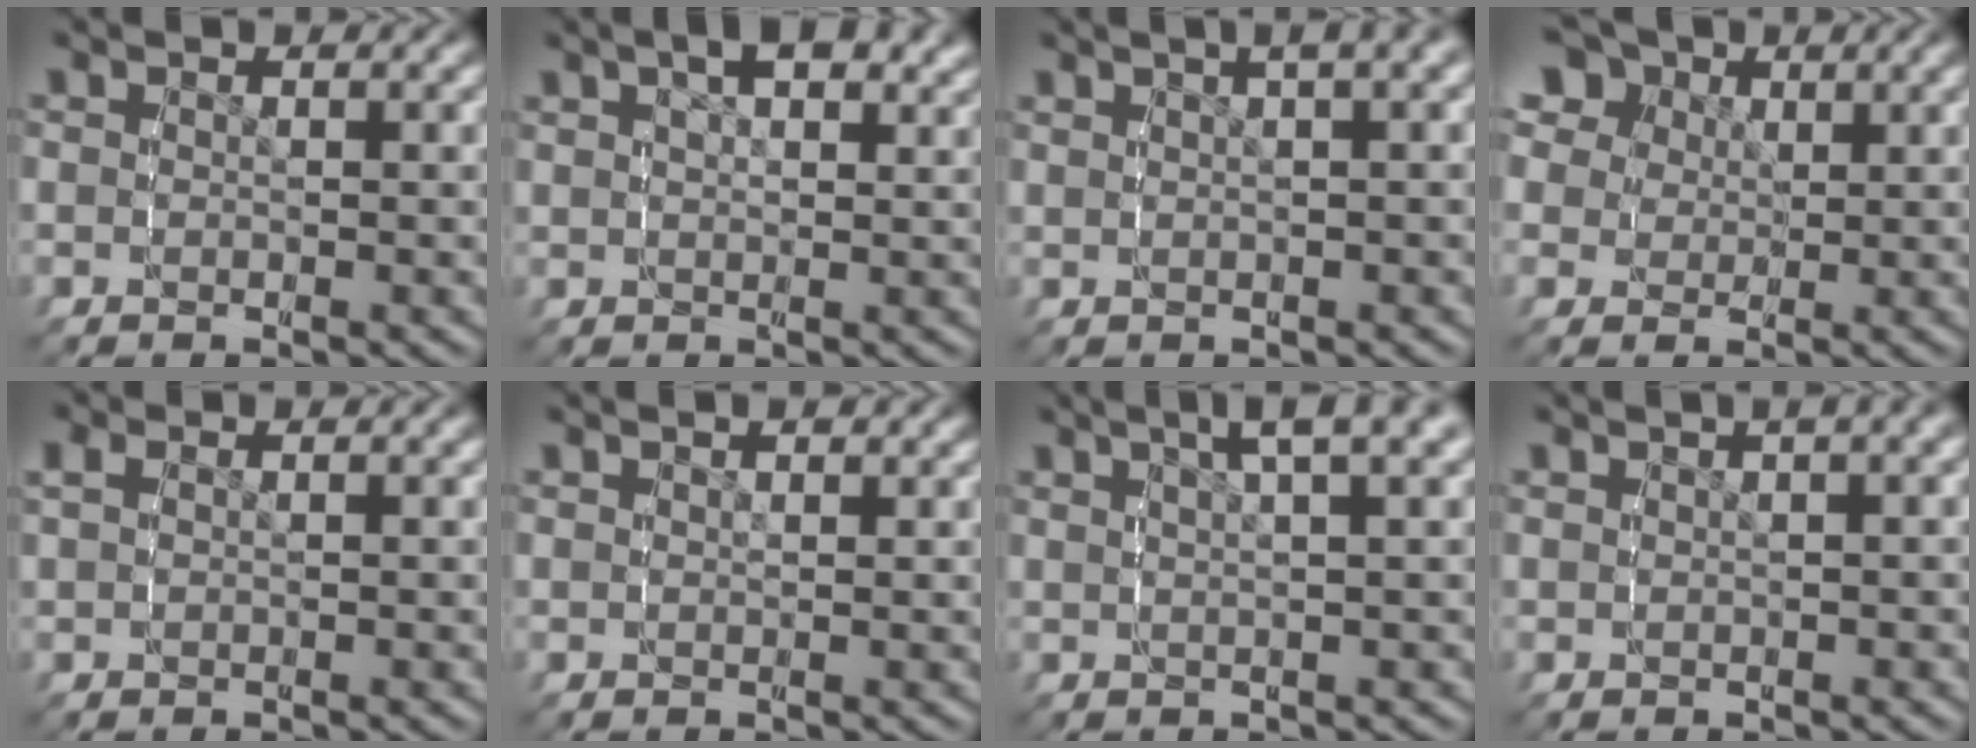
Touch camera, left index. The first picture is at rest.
{"total": 4.0, "force": [2.3, 1.7, 2.9], "torque": [-0.029, 0.012, 0.038]}
{"total": 4.2, "force": [2.5, 0.9, 3.3], "torque": [-0.033, 0.024, 0.040]}
{"total": 9.0, "force": [4.5, 6.6, 4.2], "torque": [-0.080, 0.010, 0.070]}
{"total": 0.9, "force": [0.4, 0.6, 0.6], "torque": [-0.020, -0.003, 0.017]}
{"total": 1.2, "force": [1.0, 0.3, 0.6], "torque": [0.000, -0.003, 0.024]}
{"total": 5.7, "force": [3.9, 1.3, 4.0], "torque": [-0.052, 0.023, 0.060]}
{"total": 2.3, "force": [1.4, 0.2, 1.8], "torque": [-0.015, 0.016, 0.026]}